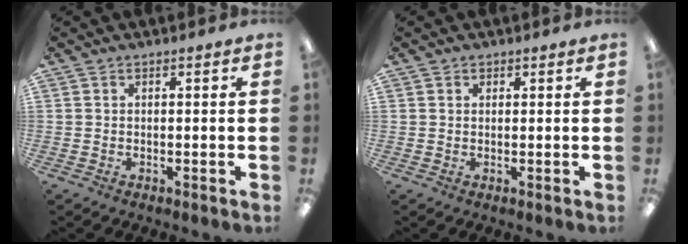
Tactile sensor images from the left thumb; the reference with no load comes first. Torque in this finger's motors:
{"motor_torque": [0.03, -0.16, -0.06, -0.15, -0.05]}